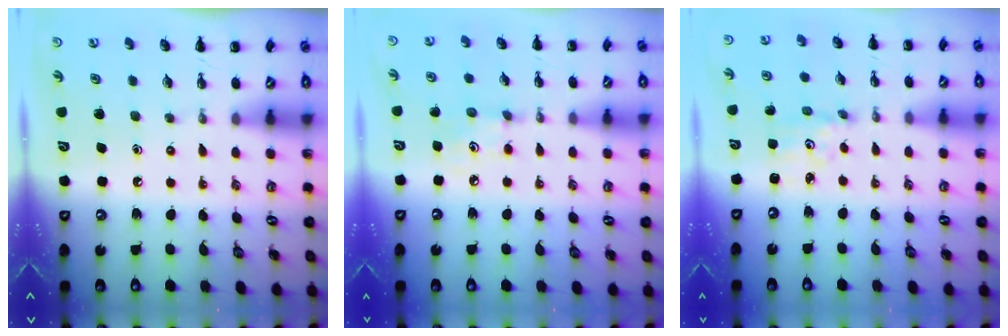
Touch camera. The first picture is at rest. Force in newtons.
{"total": 4.8, "press": 4.6, "slide": 1.2}
{"total": 1.9, "press": 1.8, "slide": 0.6}